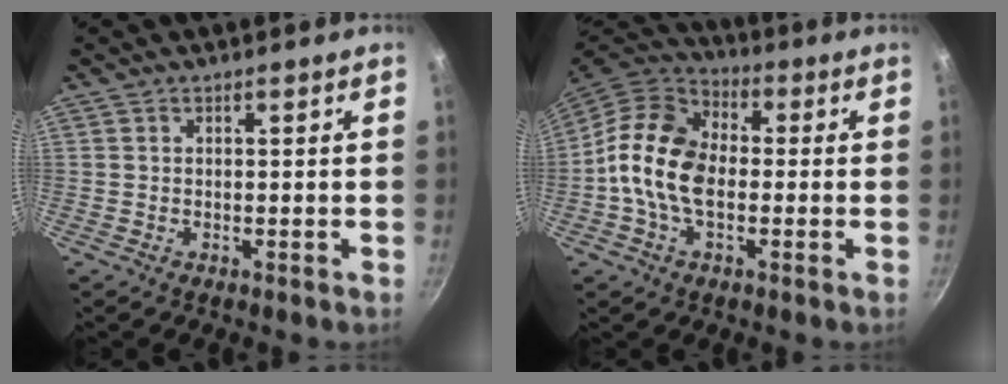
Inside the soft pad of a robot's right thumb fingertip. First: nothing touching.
{"total": 13.8, "force": [-1.1, 9.1, 10.3], "torque": [-0.167, 0.029, -0.042]}